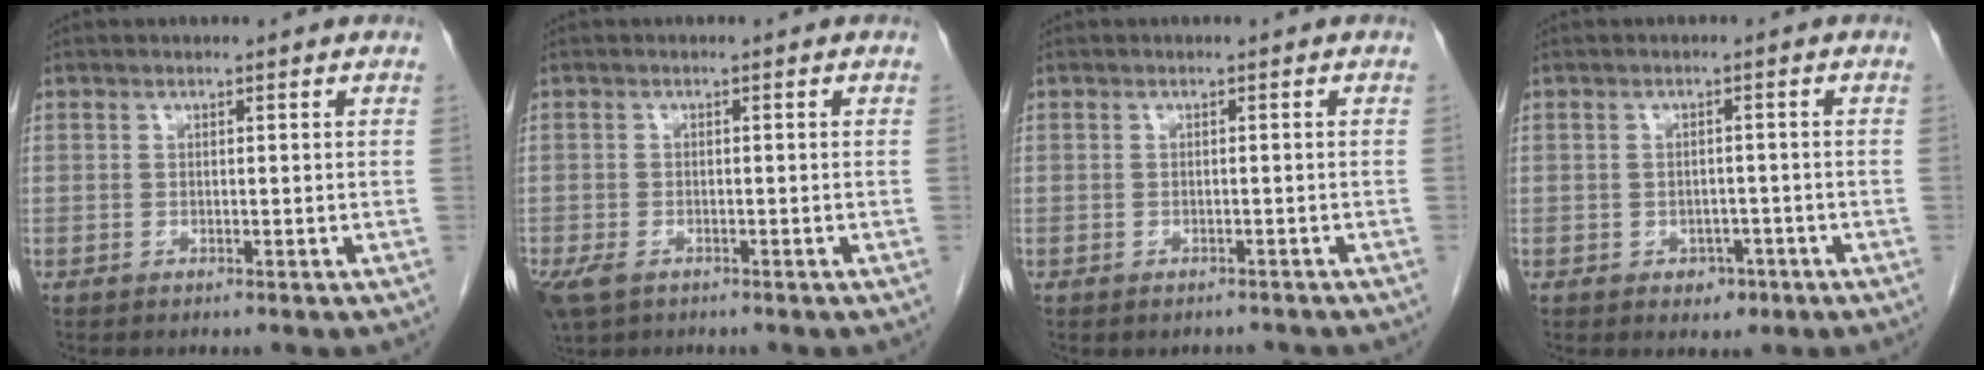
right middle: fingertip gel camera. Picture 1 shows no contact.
{"total": 5.3, "force": [-3.1, 3.0, 3.0], "torque": [-0.069, -0.012, -0.051]}
{"total": 1.6, "force": [-1.5, 0.4, 0.1], "torque": [-0.002, -0.001, -0.021]}
{"total": 2.3, "force": [-1.3, 1.6, 1.1], "torque": [-0.010, 0.004, -0.011]}